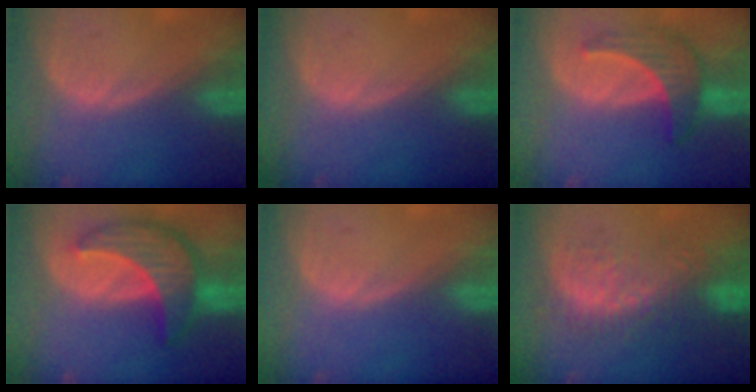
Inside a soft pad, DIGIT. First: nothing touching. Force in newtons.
{"total": 0.0}
{"total": 6.6, "press": 6.5, "slide": 0.9}
{"total": 10.0, "press": 10.0, "slide": 0.6}
{"total": 0.0}
{"total": 9.0, "press": 8.7, "slide": 2.2}